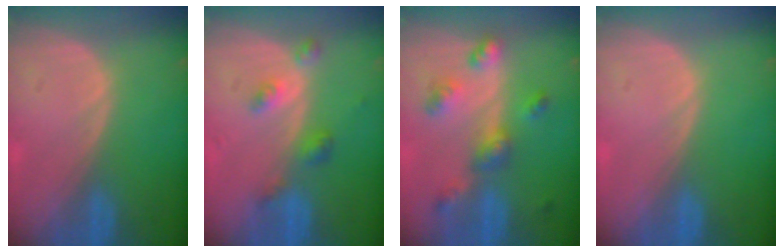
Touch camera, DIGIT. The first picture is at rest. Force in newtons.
{"total": 4.3, "press": 3.9, "slide": 1.8}
{"total": 6.8, "press": 6.0, "slide": 3.3}
{"total": 0.0}